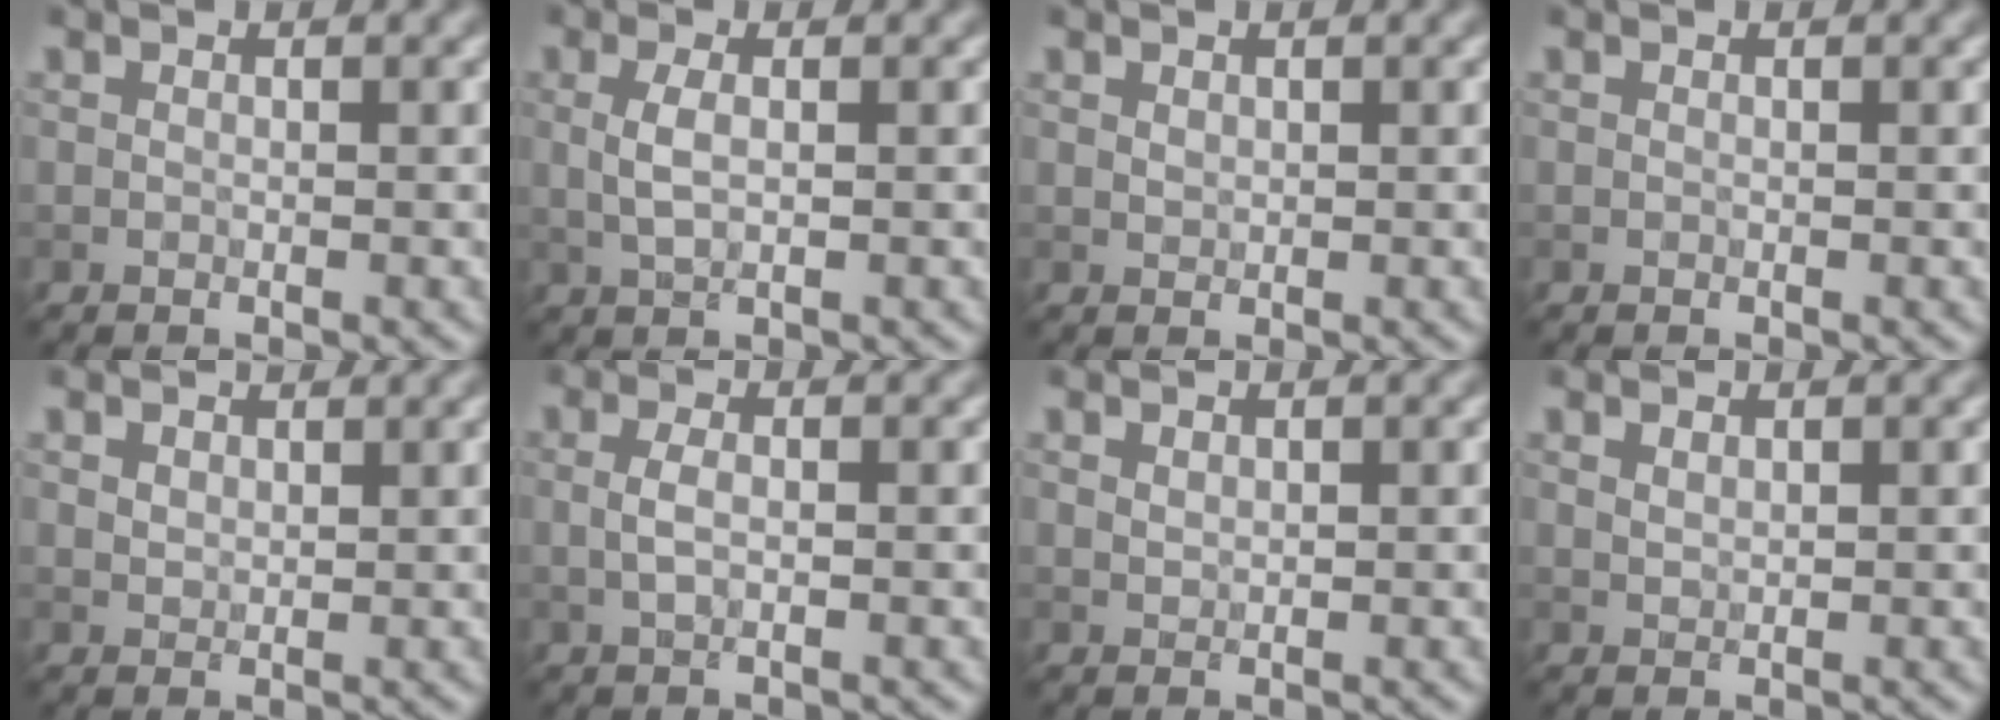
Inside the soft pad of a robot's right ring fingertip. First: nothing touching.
{"total": 1.9, "force": [0.2, 0.7, 1.8], "torque": [-0.041, 0.002, 0.005]}
{"total": 0.6, "force": [0.3, 0.4, 0.3], "torque": [-0.007, -0.001, 0.009]}
{"total": 0.0}
{"total": 1.5, "force": [1.1, 0.9, 0.5], "torque": [-0.013, 0.003, 0.020]}
{"total": 1.5, "force": [-0.1, 0.6, 1.4], "torque": [-0.033, 0.000, -0.002]}
{"total": 0.7, "force": [0.5, 0.4, 0.3], "torque": [-0.009, 0.000, 0.012]}
{"total": 0.7, "force": [0.6, 0.3, 0.3], "torque": [-0.008, 0.000, 0.014]}